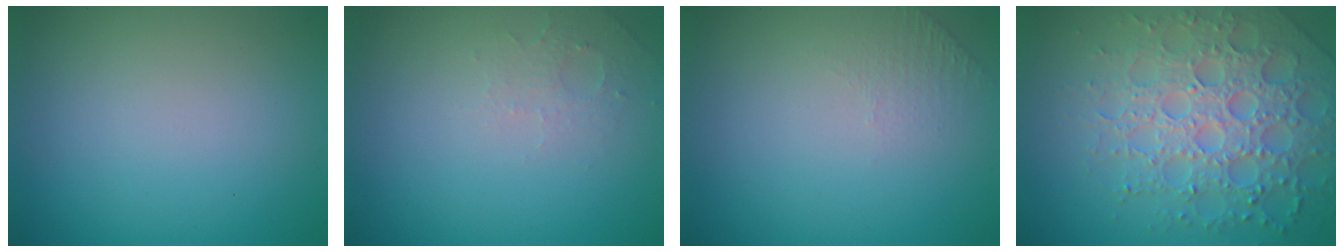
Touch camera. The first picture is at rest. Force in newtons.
{"total": 1.6, "press": 1.5, "slide": 0.4}
{"total": 1.0, "press": 0.5, "slide": 0.9}
{"total": 7.3, "press": 7.1, "slide": 1.7}